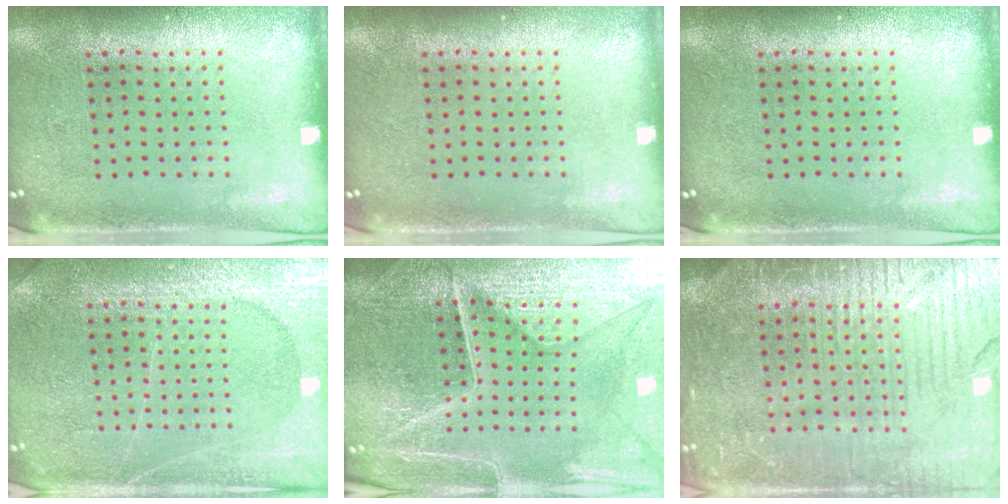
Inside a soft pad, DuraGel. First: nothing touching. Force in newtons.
{"total": 0.0}
{"total": 0.0}
{"total": 3.6, "press": 3.6, "slide": 0.5}
{"total": 5.1, "press": 4.9, "slide": 1.4}
{"total": 4.9, "press": 4.8, "slide": 0.6}